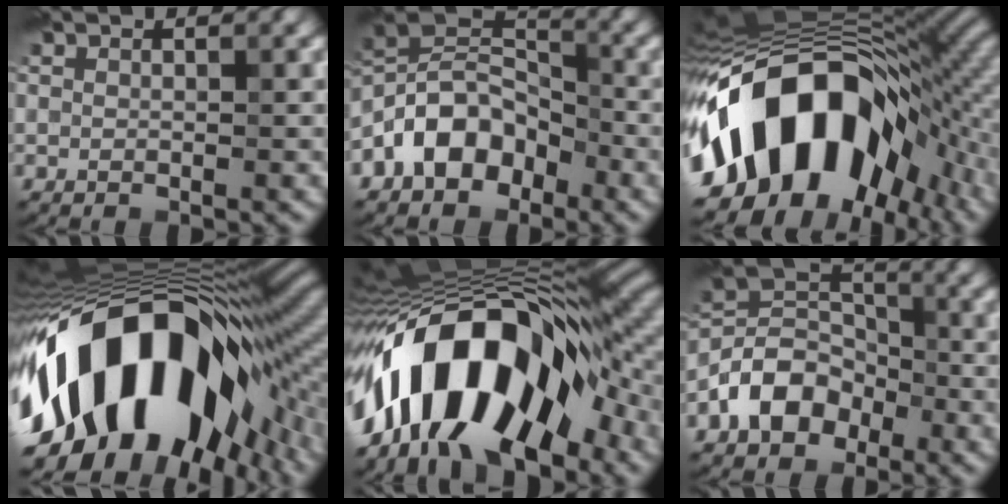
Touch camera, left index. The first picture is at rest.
{"total": 6.8, "force": [-4.1, 4.1, 3.6], "torque": [-0.050, 0.014, -0.092]}
{"total": 18.4, "force": [-5.3, 11.4, 13.4], "torque": [-0.223, 0.003, -0.101]}
{"total": 18.2, "force": [-5.0, 10.2, 14.2], "torque": [-0.240, -0.017, -0.087]}
{"total": 15.7, "force": [-6.0, 7.0, 12.7], "torque": [-0.194, 0.024, -0.114]}
{"total": 5.9, "force": [-3.5, 3.9, 2.9], "torque": [-0.041, 0.007, -0.075]}